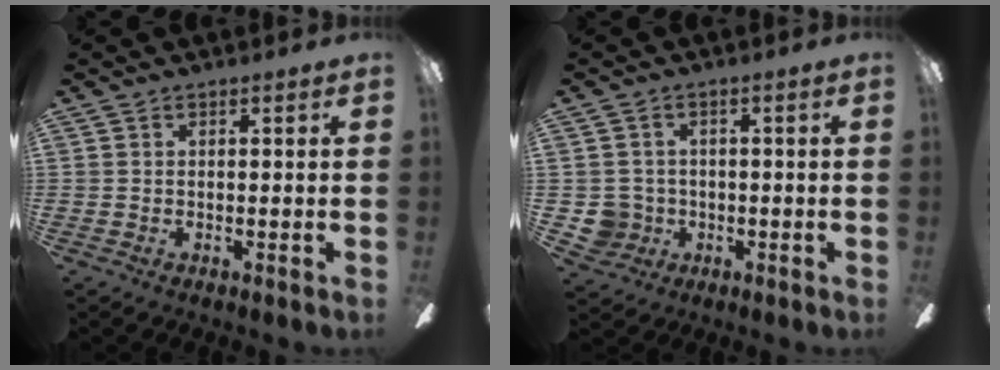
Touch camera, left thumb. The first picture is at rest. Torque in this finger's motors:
{"motor_torque": [-0.02, 0.02, 0.08, -0.21, 0.00]}